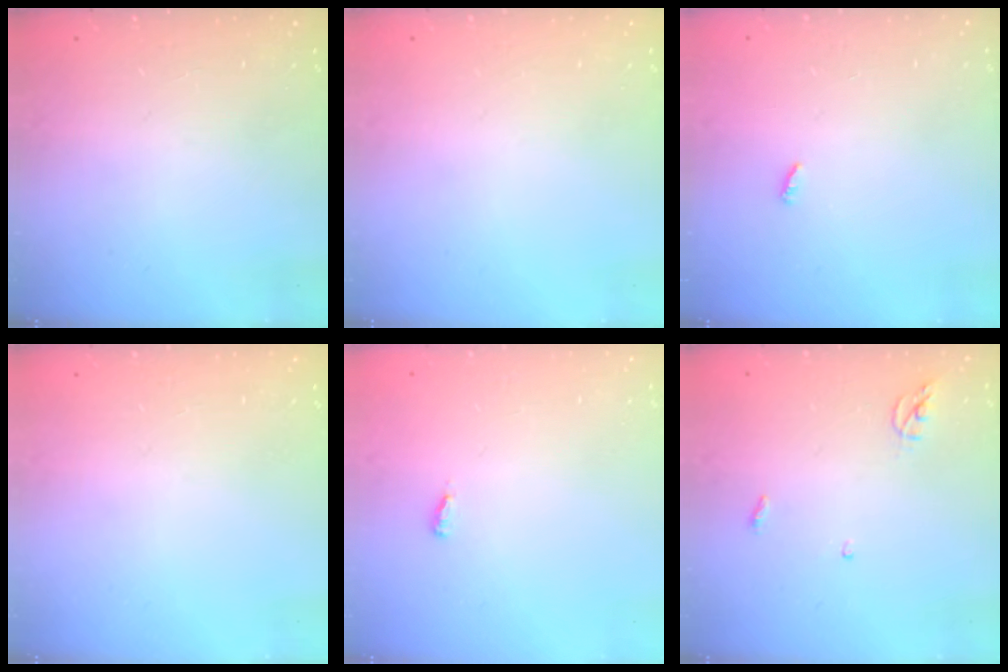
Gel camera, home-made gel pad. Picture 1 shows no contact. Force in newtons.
{"total": 0.0}
{"total": 2.3, "press": 2.3, "slide": 0.2}
{"total": 0.0}
{"total": 2.6, "press": 2.4, "slide": 1.0}
{"total": 3.8, "press": 3.8, "slide": 0.3}